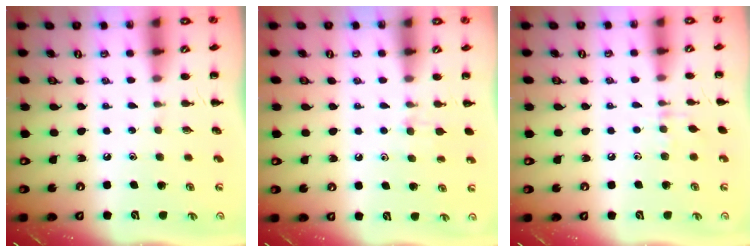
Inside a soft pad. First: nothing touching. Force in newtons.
{"total": 5.7, "press": 5.5, "slide": 1.8}
{"total": 5.3, "press": 5.0, "slide": 1.7}